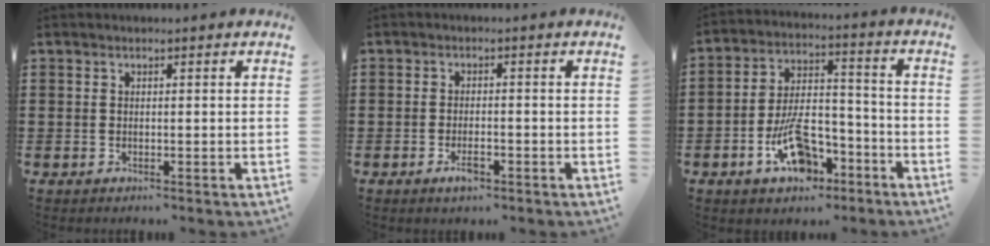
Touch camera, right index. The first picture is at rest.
{"total": 2.7, "force": [-1.4, 0.9, 2.1], "torque": [-0.037, 0.001, -0.025]}
{"total": 11.2, "force": [-6.1, 5.7, 7.4], "torque": [-0.131, 0.020, -0.108]}